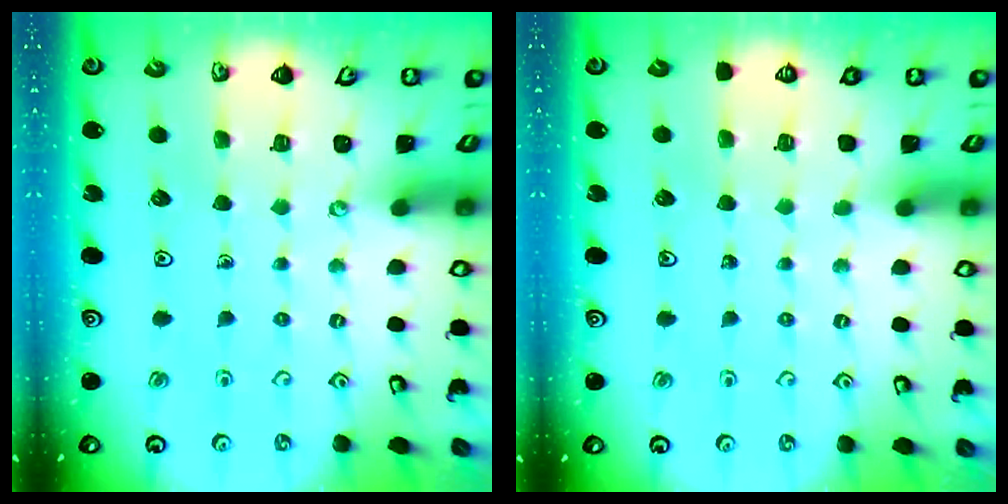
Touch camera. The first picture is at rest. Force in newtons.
{"total": 0.0}